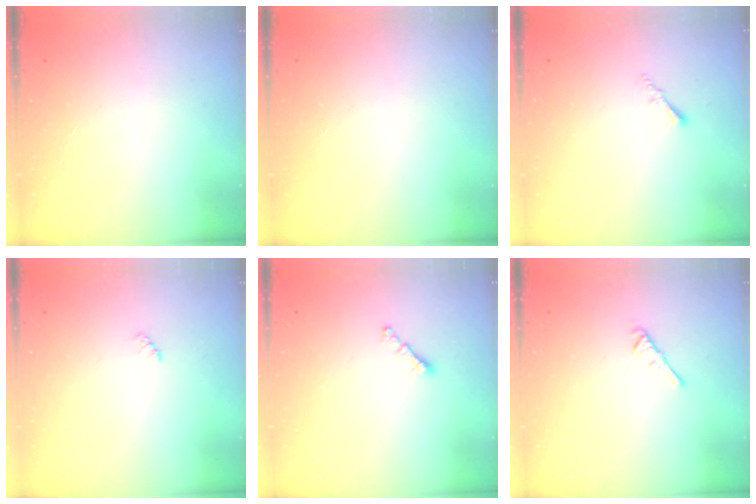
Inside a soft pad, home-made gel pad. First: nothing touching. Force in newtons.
{"total": 0.0}
{"total": 1.5, "press": 1.5, "slide": 0.4}
{"total": 2.3, "press": 2.2, "slide": 0.5}
{"total": 0.8, "press": 0.7, "slide": 0.4}
{"total": 2.4, "press": 2.3, "slide": 0.6}